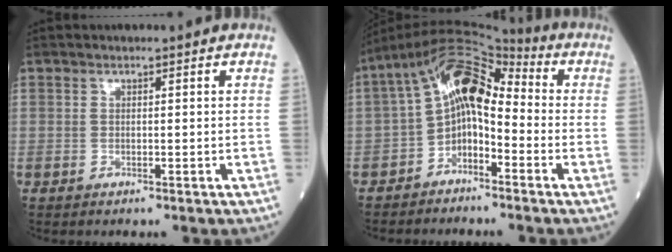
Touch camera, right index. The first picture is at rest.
{"total": 10.6, "force": [-0.6, 5.7, 8.9], "torque": [-0.145, 0.050, -0.017]}